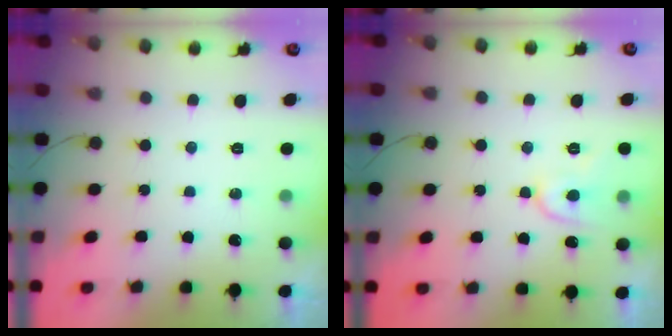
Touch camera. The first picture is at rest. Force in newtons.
{"total": 8.5, "press": 8.4, "slide": 1.2}